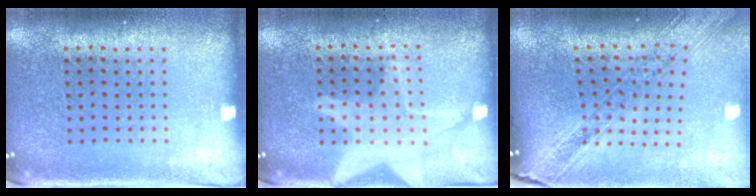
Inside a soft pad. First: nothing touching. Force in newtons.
{"total": 2.6, "press": 2.6, "slide": 0.4}
{"total": 1.6, "press": 1.5, "slide": 0.6}